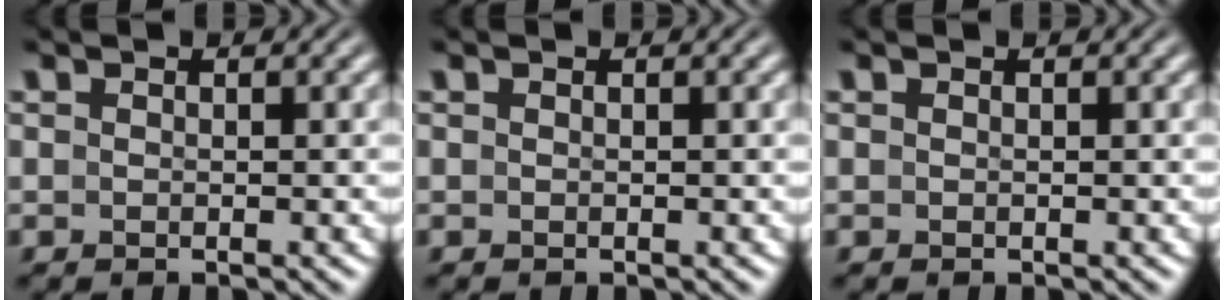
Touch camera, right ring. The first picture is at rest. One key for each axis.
{"total": 0.0}
{"total": 0.0}